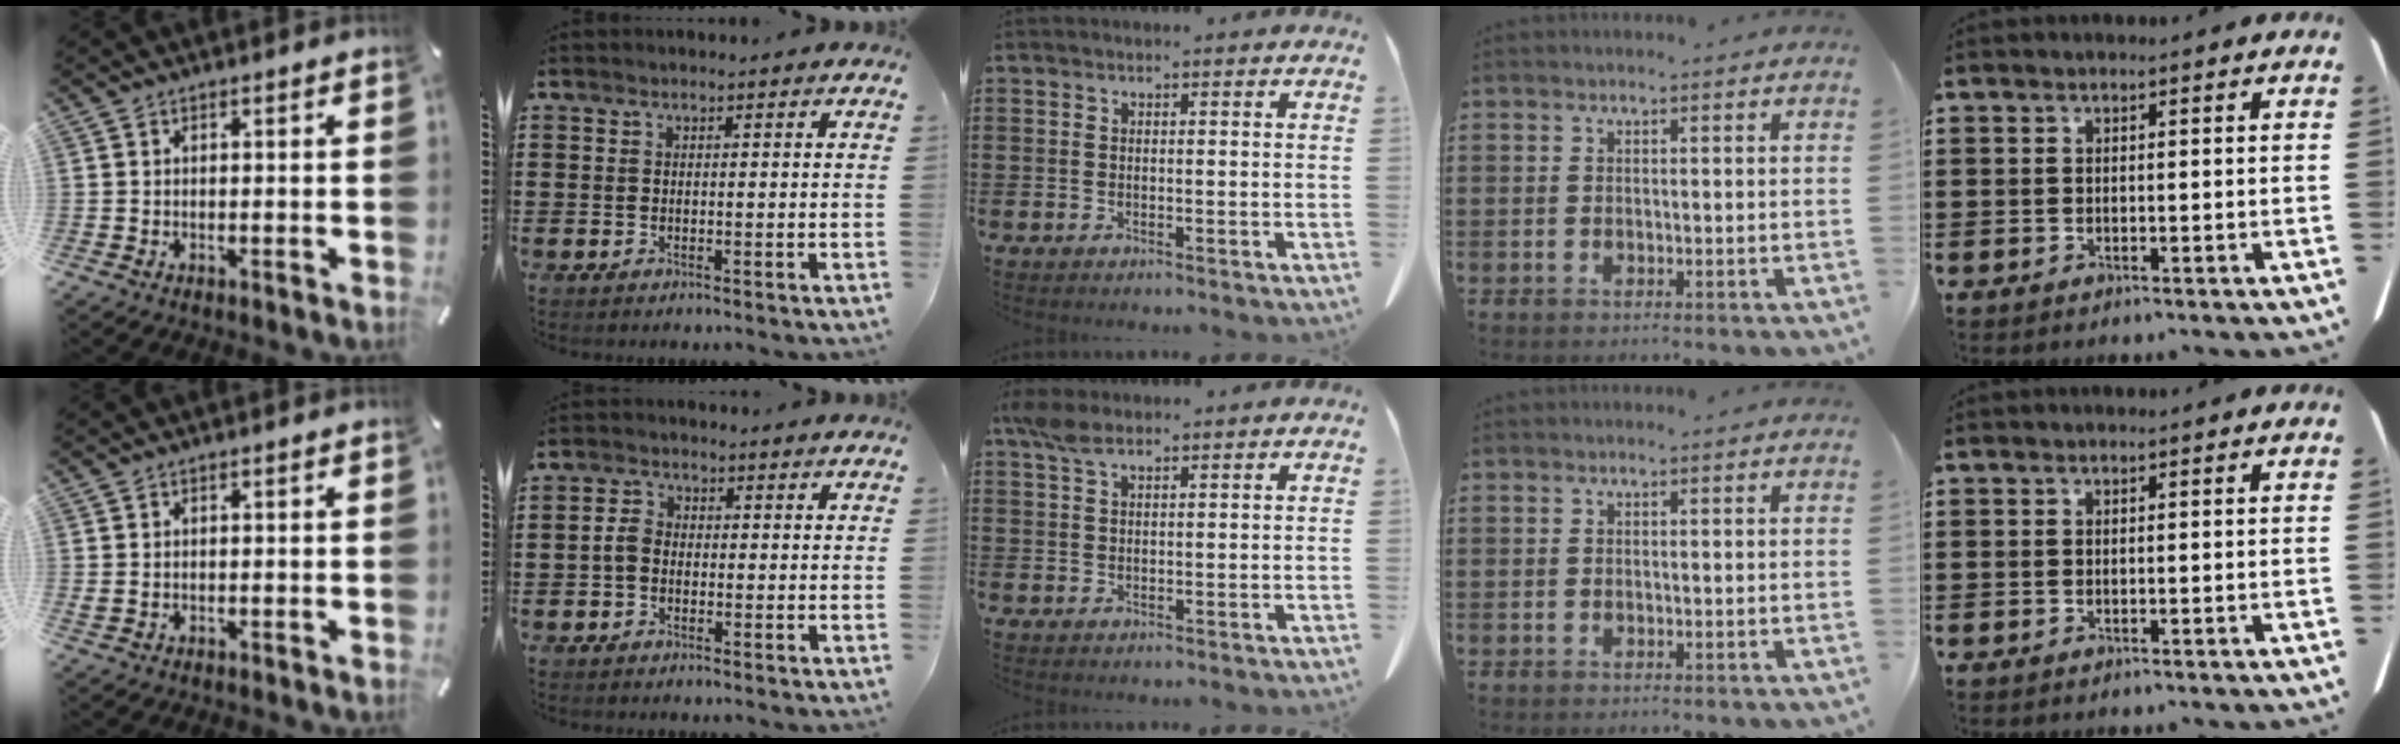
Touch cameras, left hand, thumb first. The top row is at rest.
{"thumb": {"total": 0.7, "force": [0.1, 0.6, 0.4], "torque": [-0.010, 0.001, 0.002]}, "index": {"total": 2.6, "force": [-0.6, 1.9, 1.6], "torque": [-0.046, 0.000, -0.017]}, "middle": {"total": 3.6, "force": [2.4, 1.3, 2.3], "torque": [-0.052, 0.004, 0.044]}}